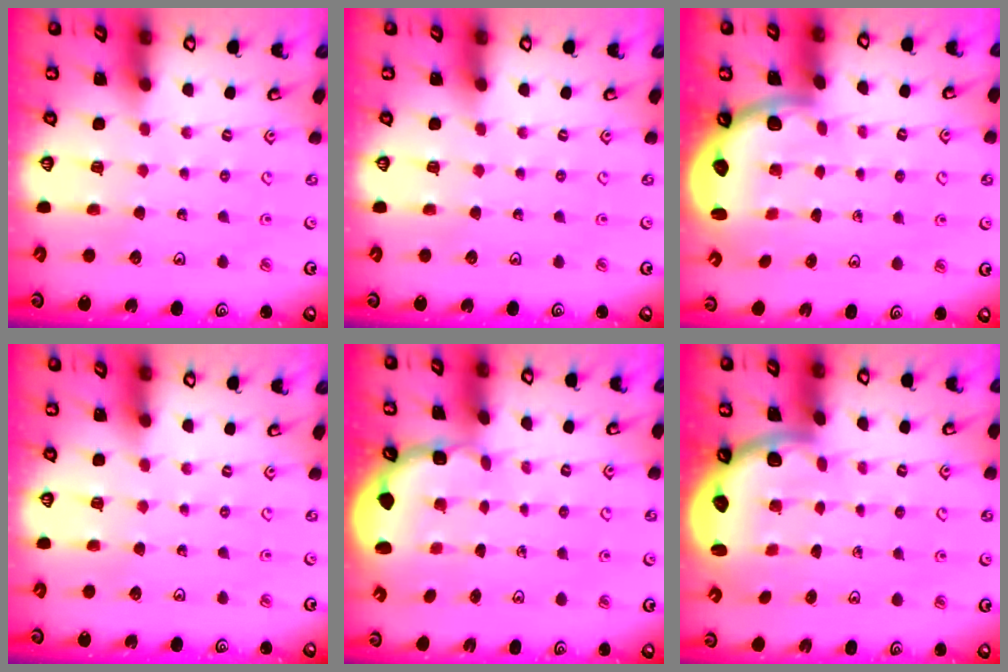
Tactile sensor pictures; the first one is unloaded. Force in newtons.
{"total": 0.0}
{"total": 2.6, "press": 2.3, "slide": 1.2}
{"total": 0.0}
{"total": 2.6, "press": 2.0, "slide": 1.7}
{"total": 2.6, "press": 2.3, "slide": 1.2}